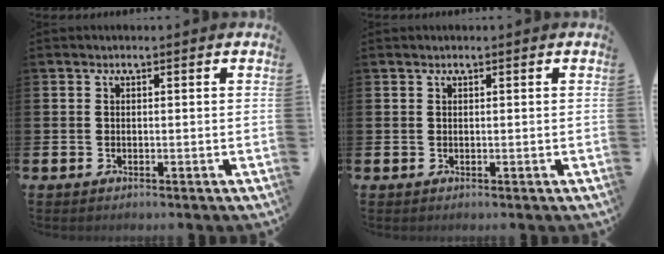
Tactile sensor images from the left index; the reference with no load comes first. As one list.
[{"total": 0.0}]